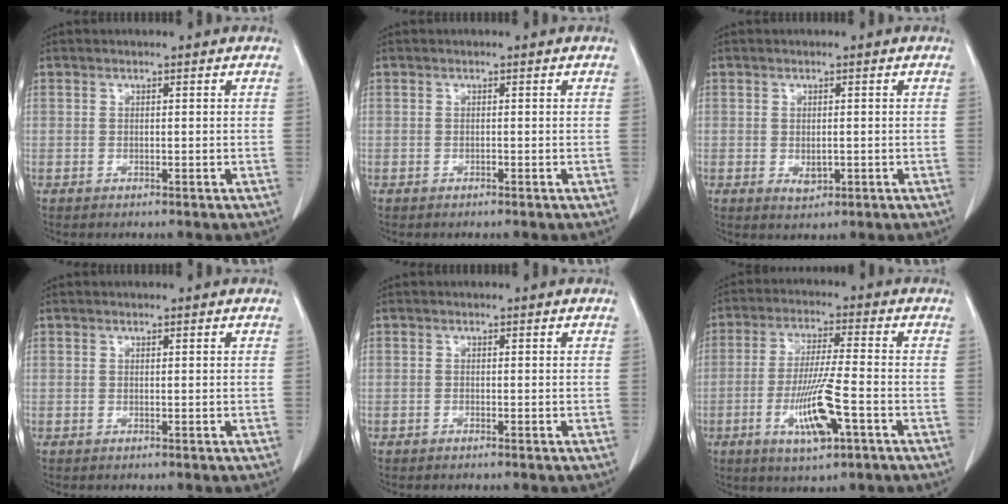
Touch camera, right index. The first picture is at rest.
{"total": 0.0}
{"total": 2.0, "force": [-0.4, 1.2, 1.6], "torque": [-0.027, -0.004, 0.001]}
{"total": 0.0}
{"total": 0.0}
{"total": 10.0, "force": [-3.8, 0.9, 9.2], "torque": [-0.179, -0.013, -0.066]}